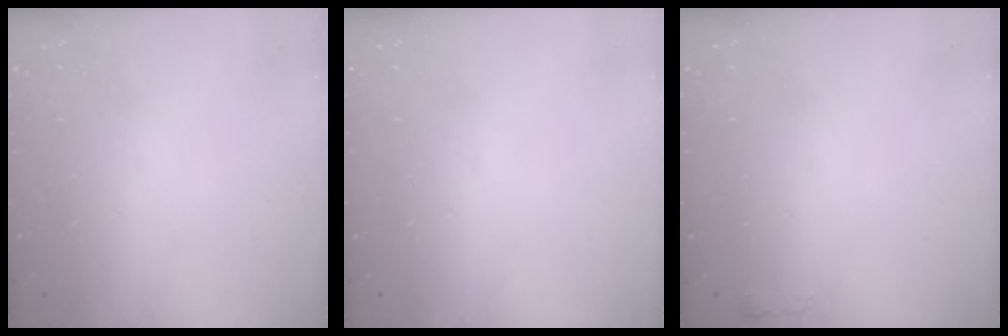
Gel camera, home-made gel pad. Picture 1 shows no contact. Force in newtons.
{"total": 13.0, "press": 3.6, "slide": 12.5}
{"total": 2.4, "press": 2.4, "slide": 0.4}